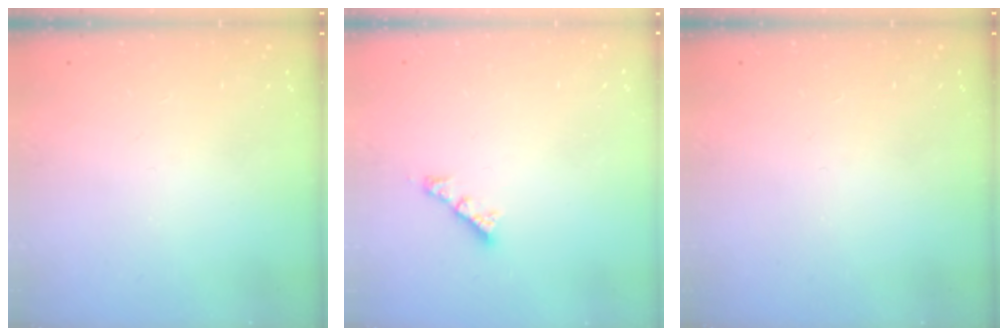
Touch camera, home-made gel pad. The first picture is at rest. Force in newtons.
{"total": 2.6, "press": 2.6, "slide": 0.1}
{"total": 0.0}